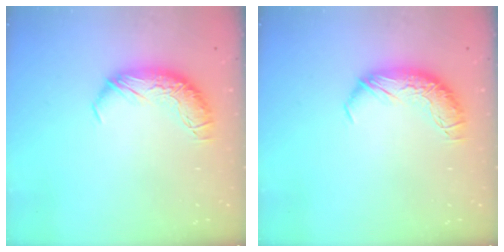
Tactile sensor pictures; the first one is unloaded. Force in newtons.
{"total": 0.0}